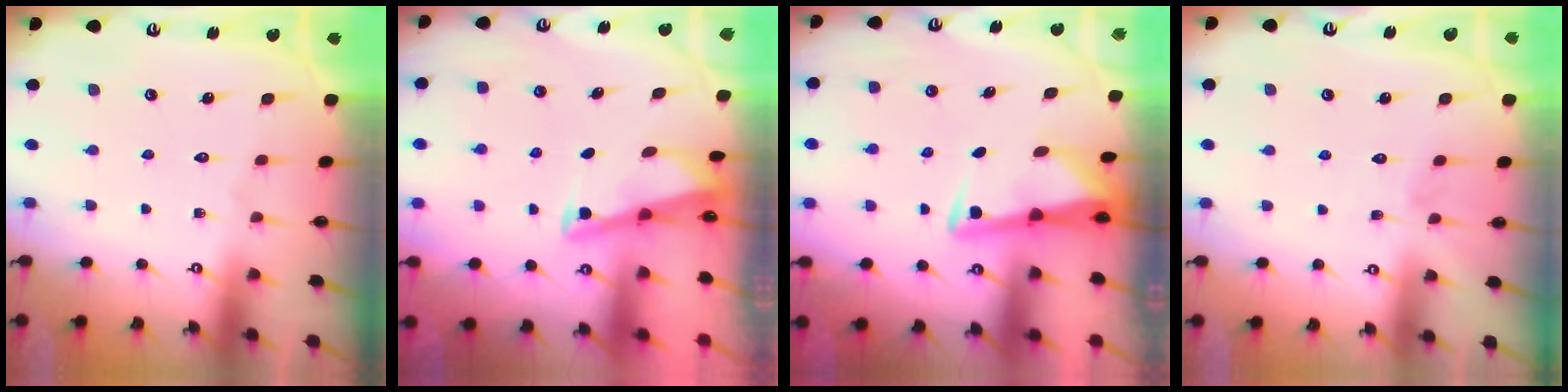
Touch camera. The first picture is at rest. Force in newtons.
{"total": 2.9, "press": 2.9, "slide": 0.4}
{"total": 3.1, "press": 3.1, "slide": 0.4}
{"total": 2.7, "press": 2.7, "slide": 0.2}